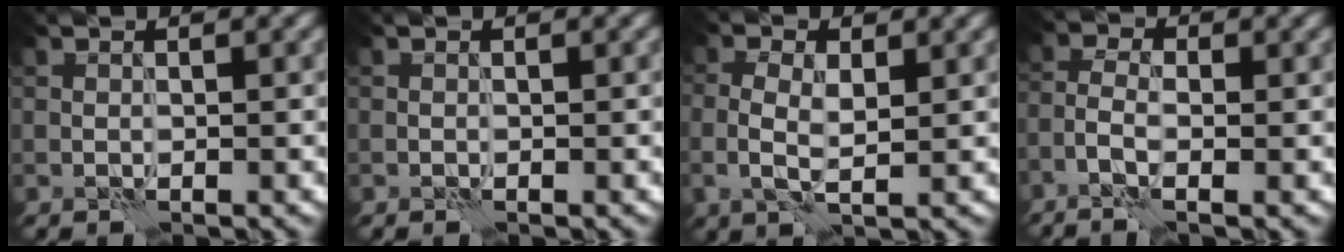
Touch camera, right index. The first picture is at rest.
{"total": 0.0}
{"total": 3.2, "force": [0.3, 1.6, 2.8], "torque": [-0.063, 0.002, 0.003]}
{"total": 3.5, "force": [-1.5, 1.4, 2.8], "torque": [-0.073, 0.000, -0.031]}